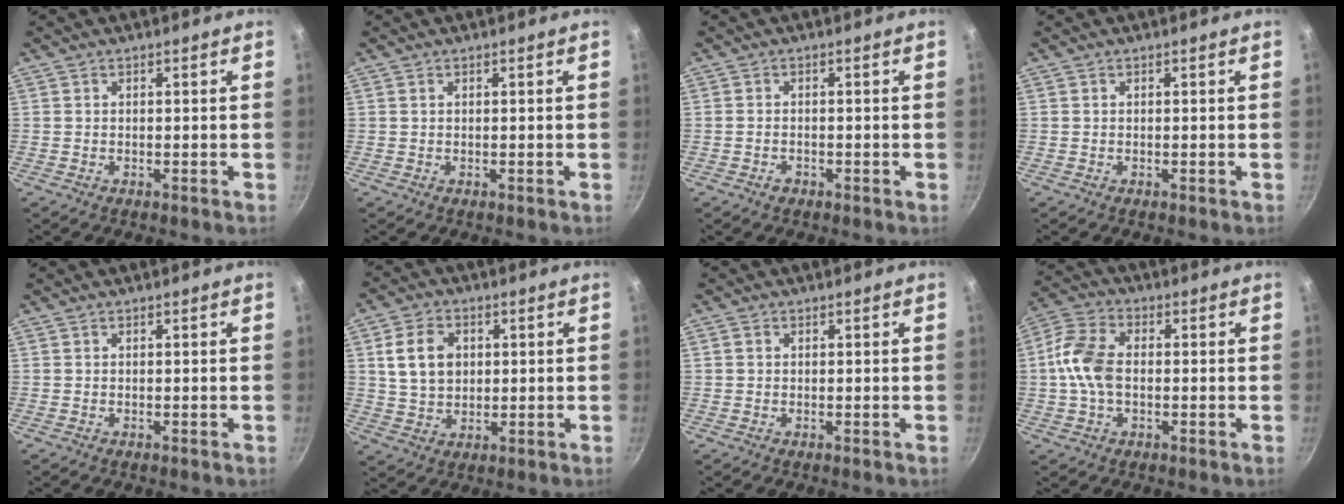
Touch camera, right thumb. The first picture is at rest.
{"total": 0.0}
{"total": 1.4, "force": [-0.8, 1.0, 0.6], "torque": [-0.012, 0.007, -0.014]}
{"total": 0.0}
{"total": 0.0}
{"total": 8.9, "force": [1.8, 6.9, 5.3], "torque": [-0.077, 0.003, 0.033]}
{"total": 1.0, "force": [0.2, 0.9, 0.4], "torque": [-0.006, 0.004, 0.001]}
{"total": 9.7, "force": [-0.3, 6.2, 7.5], "torque": [-0.150, 0.025, -0.018]}